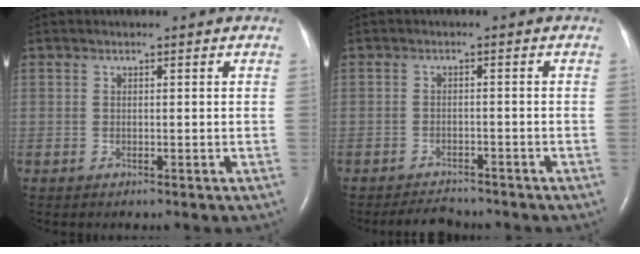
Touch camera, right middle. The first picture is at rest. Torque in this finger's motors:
{"motor_torque": [0.00, 0.00, 0.00, 0.00]}